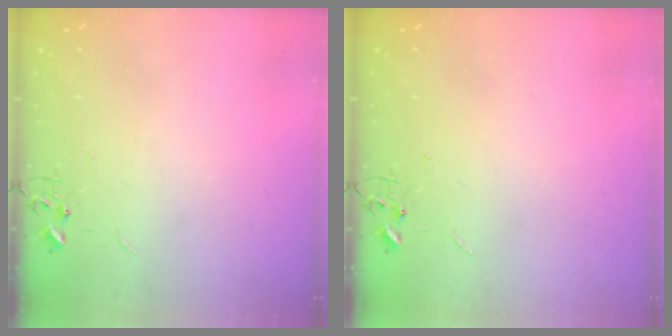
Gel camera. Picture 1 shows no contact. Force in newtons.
{"total": 0.0}